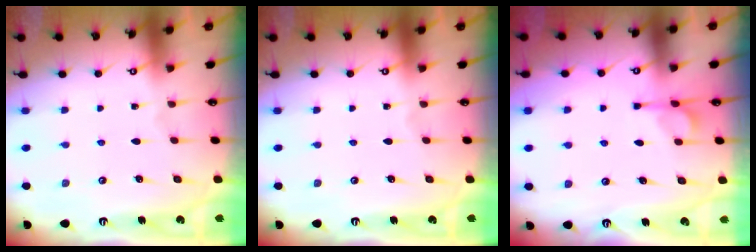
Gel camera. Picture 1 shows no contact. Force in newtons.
{"total": 0.0}
{"total": 4.1, "press": 4.1, "slide": 0.6}